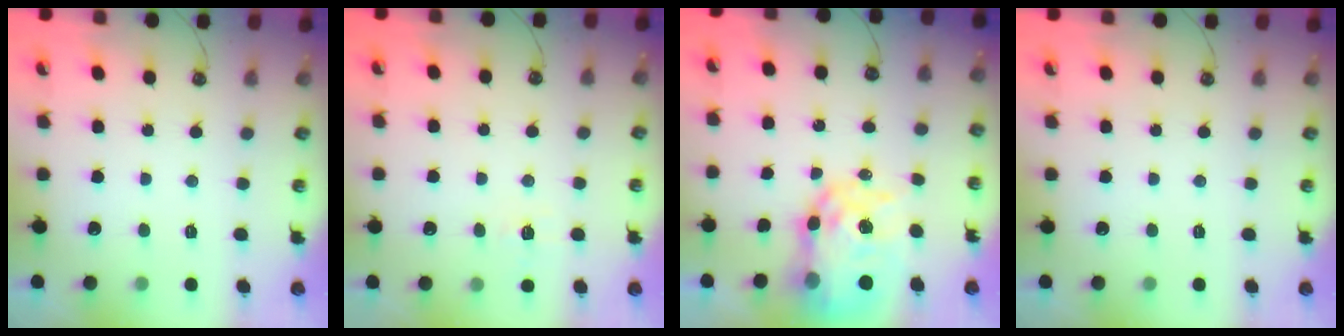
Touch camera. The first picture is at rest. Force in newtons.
{"total": 5.4, "press": 5.3, "slide": 0.7}
{"total": 15.5, "press": 15.5, "slide": 1.3}
{"total": 0.0}